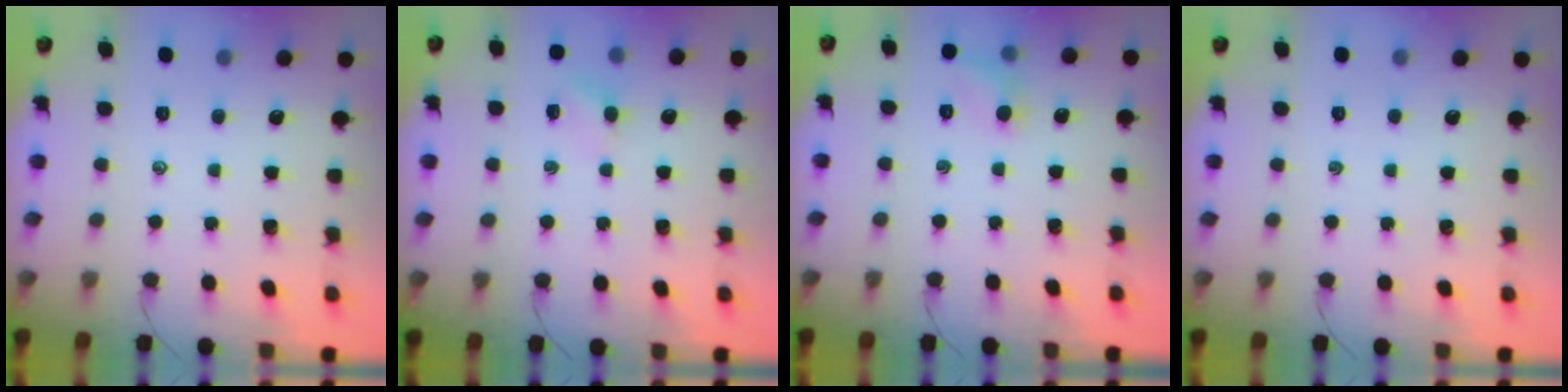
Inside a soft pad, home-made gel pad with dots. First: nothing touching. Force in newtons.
{"total": 3.7, "press": 3.5, "slide": 1.2}
{"total": 6.3, "press": 6.1, "slide": 1.6}
{"total": 0.0}